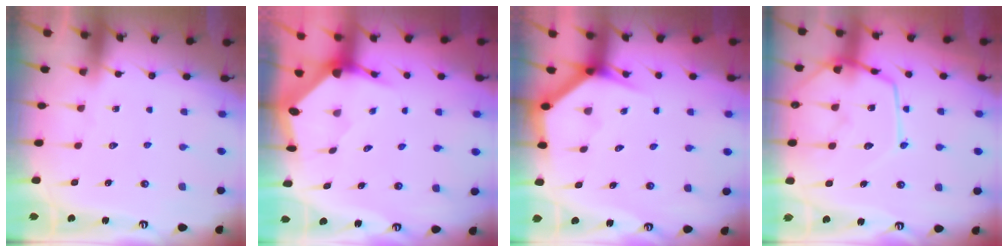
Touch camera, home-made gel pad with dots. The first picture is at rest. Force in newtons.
{"total": 3.6, "press": 3.6, "slide": 0.5}
{"total": 3.5, "press": 3.5, "slide": 0.3}
{"total": 14.6, "press": 14.5, "slide": 1.2}